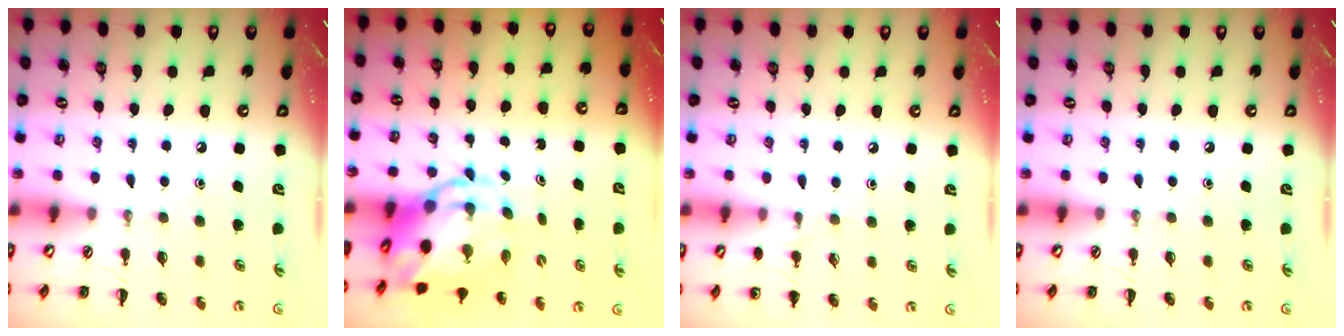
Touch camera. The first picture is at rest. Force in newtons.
{"total": 7.7, "press": 7.5, "slide": 2.1}
{"total": 5.1, "press": 4.9, "slide": 1.6}
{"total": 0.0}